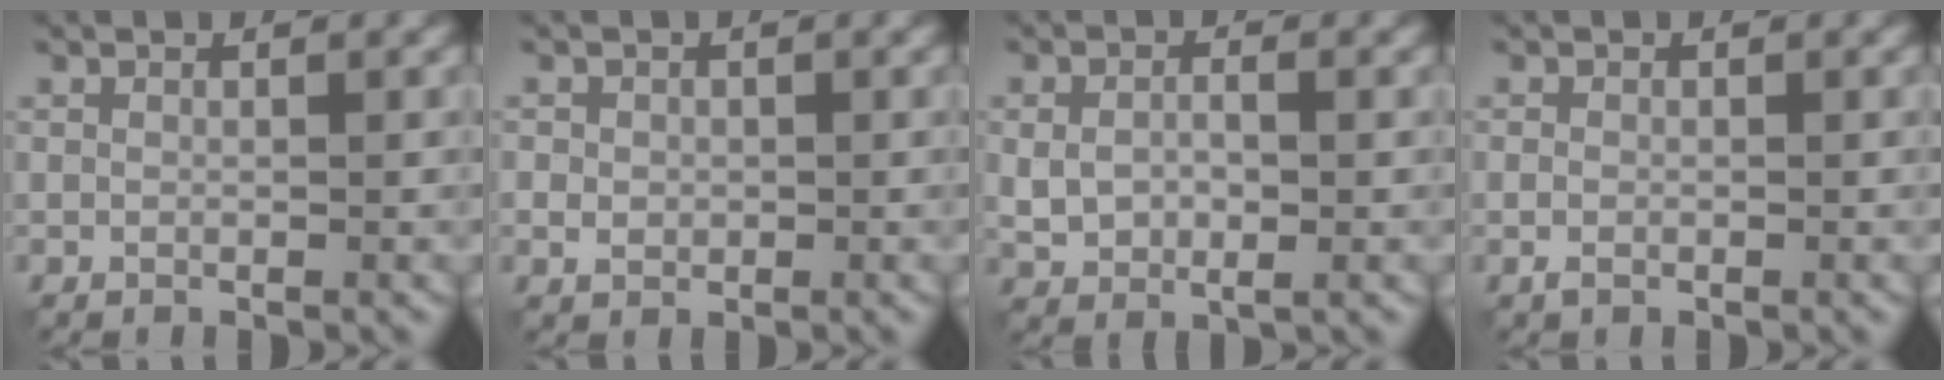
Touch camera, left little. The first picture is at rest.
{"total": 1.5, "force": [-0.1, 1.3, 0.6], "torque": [-0.010, -0.004, -0.003]}
{"total": 3.5, "force": [-0.1, 2.2, 2.8], "torque": [-0.061, -0.001, -0.001]}
{"total": 1.2, "force": [-0.6, 0.8, 0.7], "torque": [-0.016, 0.001, -0.012]}